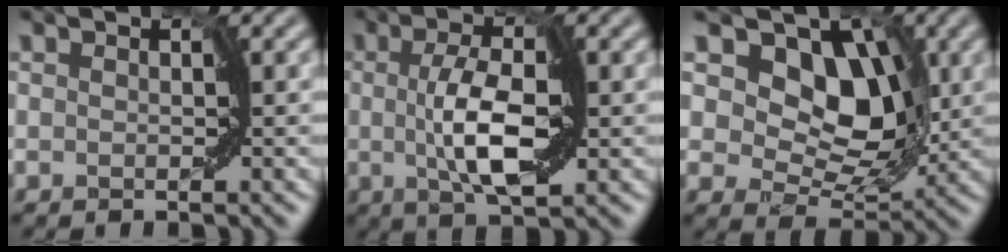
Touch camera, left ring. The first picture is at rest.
{"total": 5.5, "force": [-0.1, 1.6, 5.2], "torque": [-0.110, -0.002, -0.003]}
{"total": 13.0, "force": [6.2, 8.3, 7.8], "torque": [-0.117, 0.027, 0.080]}